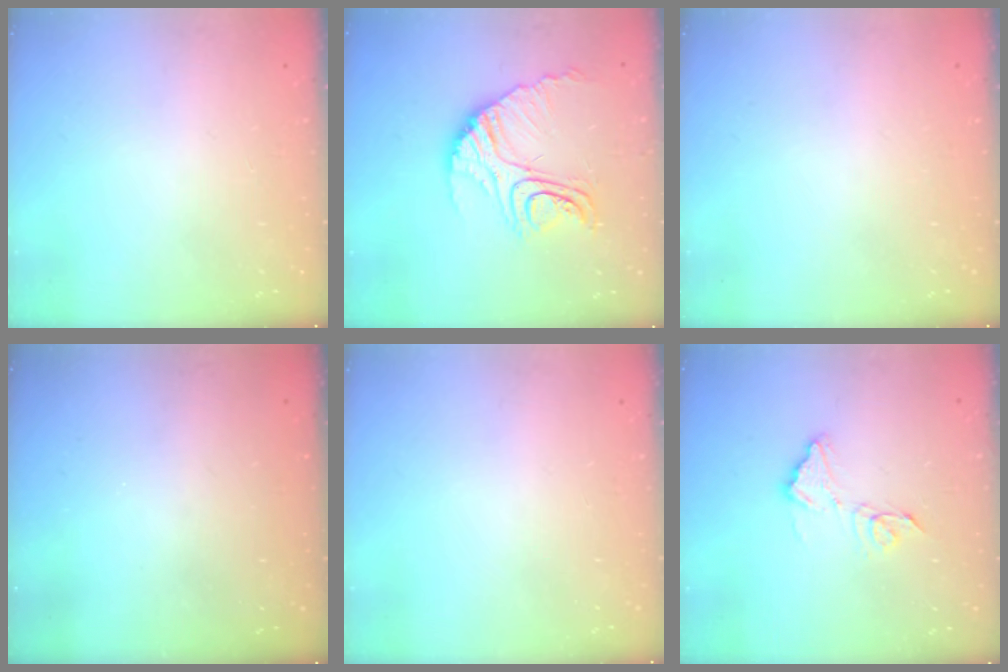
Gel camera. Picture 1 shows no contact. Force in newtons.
{"total": 16.4, "press": 16.4, "slide": 1.5}
{"total": 0.0}
{"total": 3.2, "press": 3.2, "slide": 0.1}
{"total": 0.0}
{"total": 9.9, "press": 9.8, "slide": 0.8}